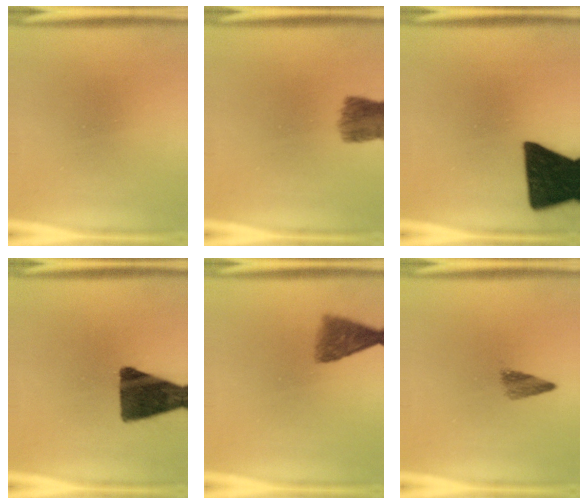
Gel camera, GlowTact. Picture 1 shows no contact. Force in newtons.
{"total": 6.6}
{"total": 18.6}
{"total": 13.4}
{"total": 5.5}
{"total": 2.4}